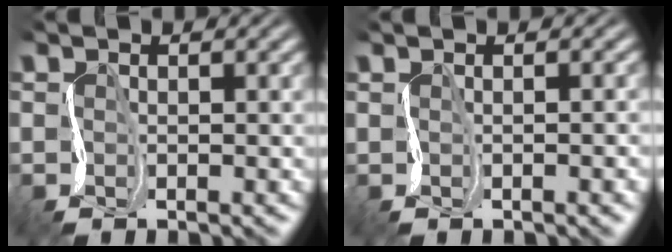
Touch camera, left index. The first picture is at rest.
{"total": 3.0, "force": [0.1, 1.5, 2.6], "torque": [-0.015, 0.010, 0.003]}